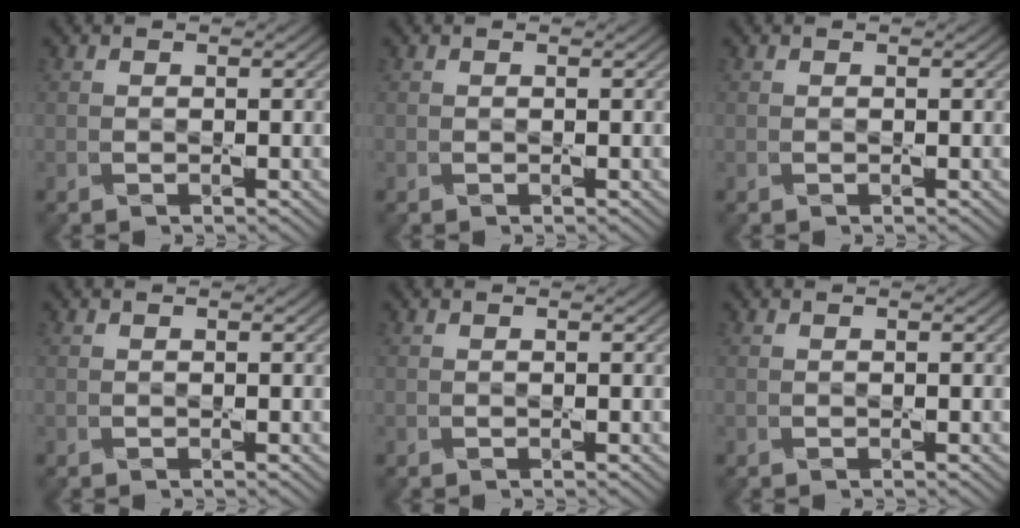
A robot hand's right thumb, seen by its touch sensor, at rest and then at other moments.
{"total": 0.0}
{"total": 0.0}
{"total": 0.0}
{"total": 0.0}
{"total": 0.0}